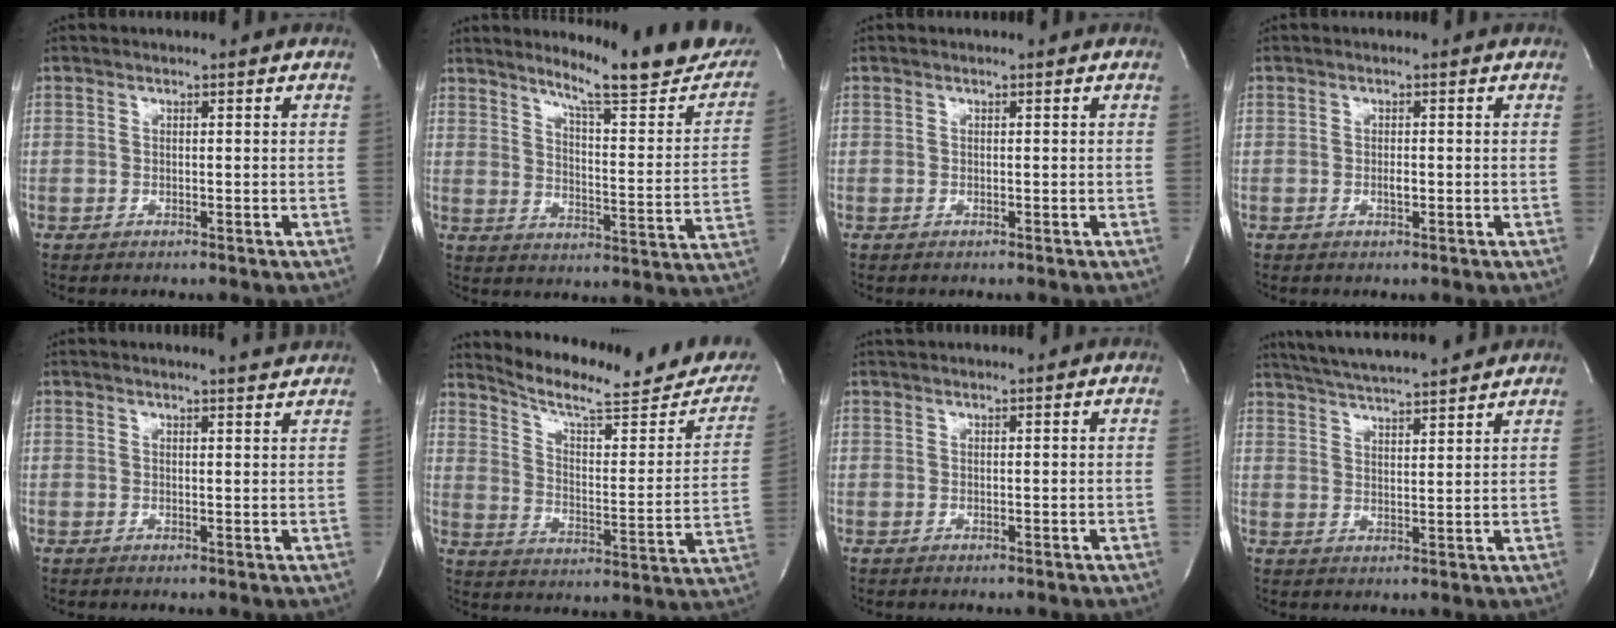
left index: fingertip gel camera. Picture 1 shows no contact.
{"total": 17.7, "force": [15.2, 1.5, 8.9], "torque": [-0.118, -0.065, 0.192]}
{"total": 0.0}
{"total": 0.9, "force": [-0.3, 0.3, 0.8], "torque": [-0.016, -0.003, -0.006]}
{"total": 3.4, "force": [3.3, -0.4, 0.6], "torque": [-0.016, -0.009, 0.030]}
{"total": 19.9, "force": [17.5, 4.2, 8.5], "torque": [-0.117, -0.024, 0.232]}
{"total": 3.1, "force": [2.9, 0.0, 1.0], "torque": [-0.011, 0.027, 0.042]}
{"total": 12.9, "force": [11.8, 0.4, 5.1], "torque": [-0.098, 0.016, 0.177]}